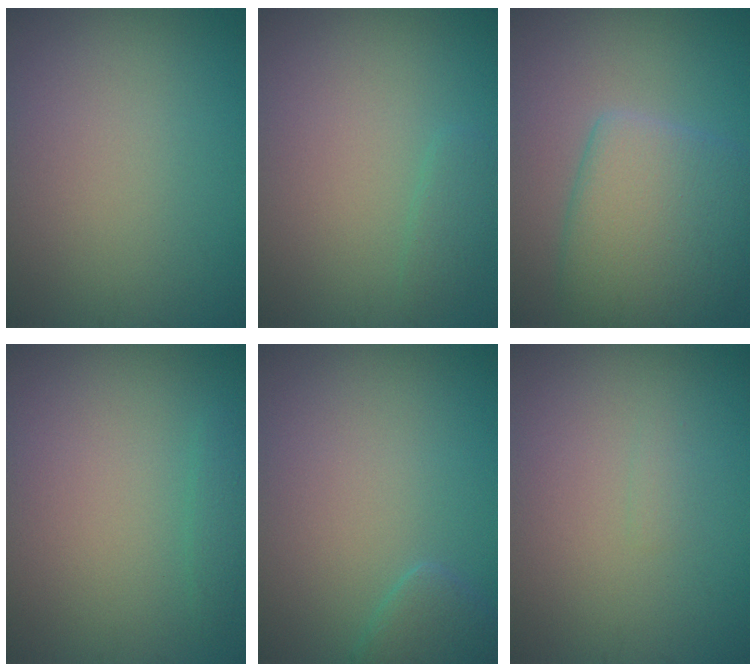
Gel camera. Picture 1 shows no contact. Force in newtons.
{"total": 1.2, "press": 1.2, "slide": 0.2}
{"total": 6.2, "press": 6.2, "slide": 0.5}
{"total": 1.0, "press": 1.0, "slide": 0.1}
{"total": 1.7, "press": 1.7, "slide": 0.1}
{"total": 0.5, "press": 0.5, "slide": 0.1}